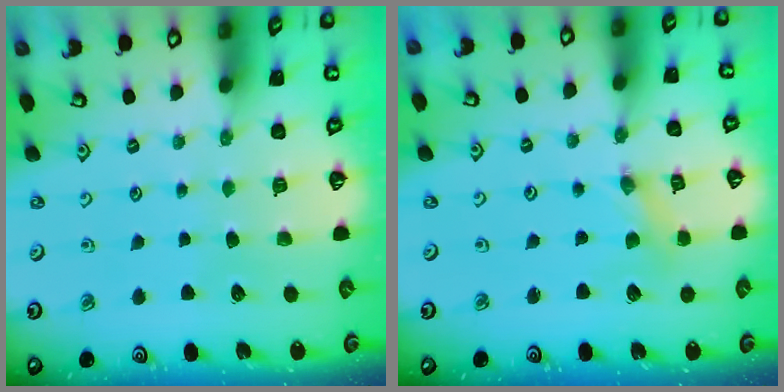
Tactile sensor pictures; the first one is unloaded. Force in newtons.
{"total": 0.0}